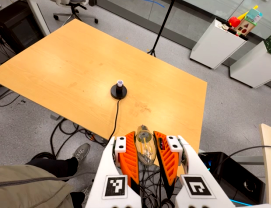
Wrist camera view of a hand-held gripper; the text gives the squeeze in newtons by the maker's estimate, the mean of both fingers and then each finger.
{"total": 21.3, "left": 24.1, "right": 18.5}